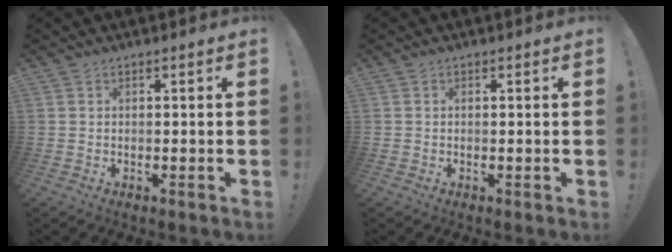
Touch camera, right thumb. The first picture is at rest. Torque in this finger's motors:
{"motor_torque": [-0.11, -0.05, -0.02, 0.03, 0.09]}